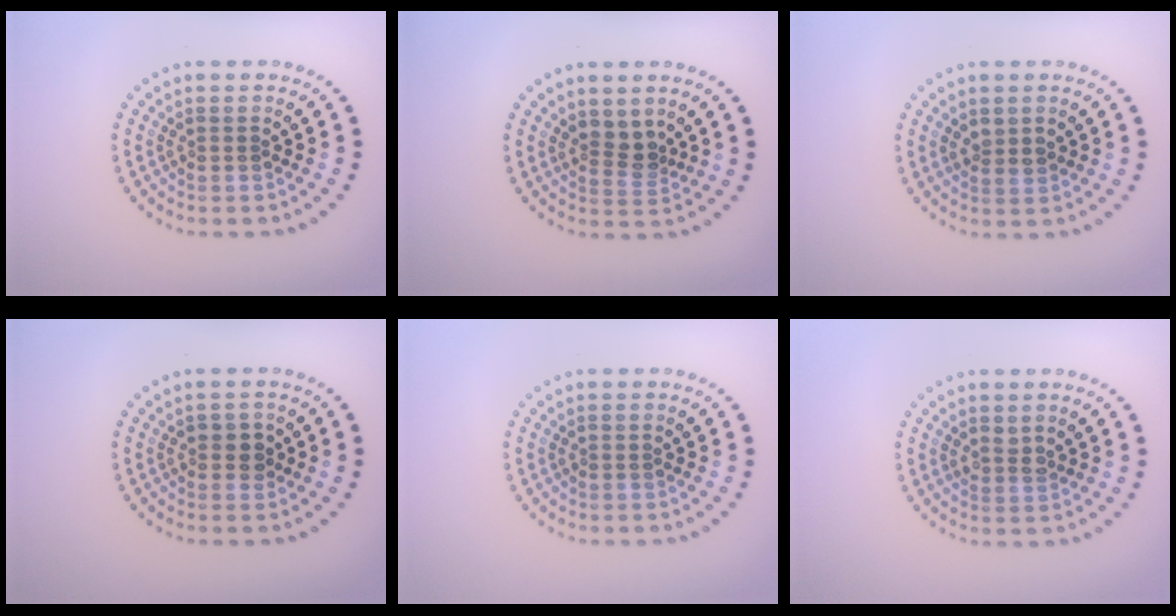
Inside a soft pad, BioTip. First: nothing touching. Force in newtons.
{"total": 2.3, "press": 1.8, "slide": 1.5}
{"total": 1.4, "press": 1.2, "slide": 0.6}
{"total": 1.5, "press": 1.3, "slide": 0.6}
{"total": 0.0}
{"total": 1.2, "press": 1.0, "slide": 0.7}